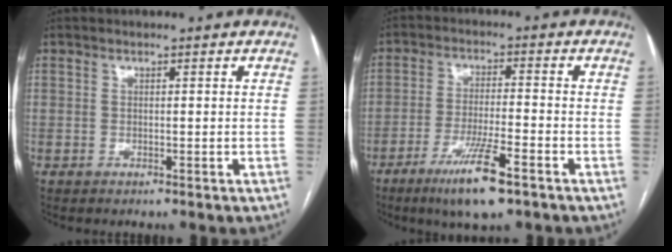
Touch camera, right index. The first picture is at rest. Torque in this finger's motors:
{"motor_torque": [0.75, -0.53, 0.24, 0.11]}